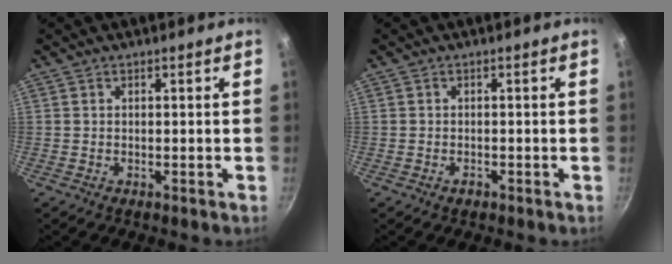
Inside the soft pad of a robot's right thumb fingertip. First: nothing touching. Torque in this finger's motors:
{"motor_torque": [-0.23, -0.04, -0.12, 0.43, 0.03]}